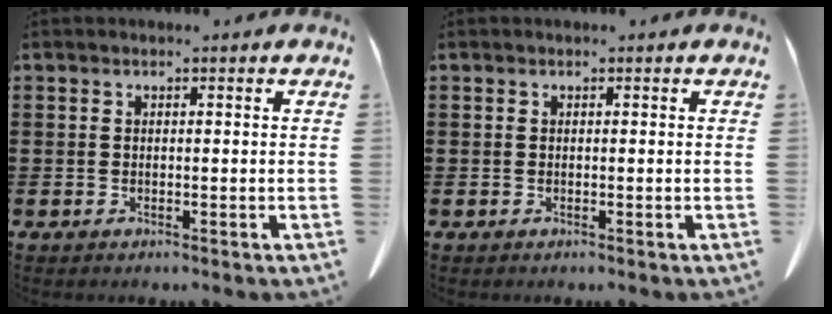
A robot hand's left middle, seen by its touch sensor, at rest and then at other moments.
{"total": 0.0}